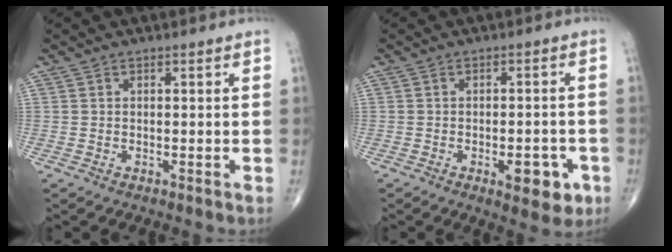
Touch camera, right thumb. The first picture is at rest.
{"total": 7.0, "force": [-2.9, 3.1, 5.6], "torque": [-0.055, 0.008, -0.032]}